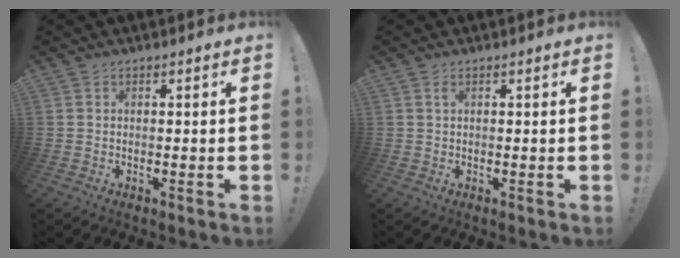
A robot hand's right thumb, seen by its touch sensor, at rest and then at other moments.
{"total": 0.9, "force": [0.4, 0.1, 0.8], "torque": [-0.009, -0.001, 0.004]}